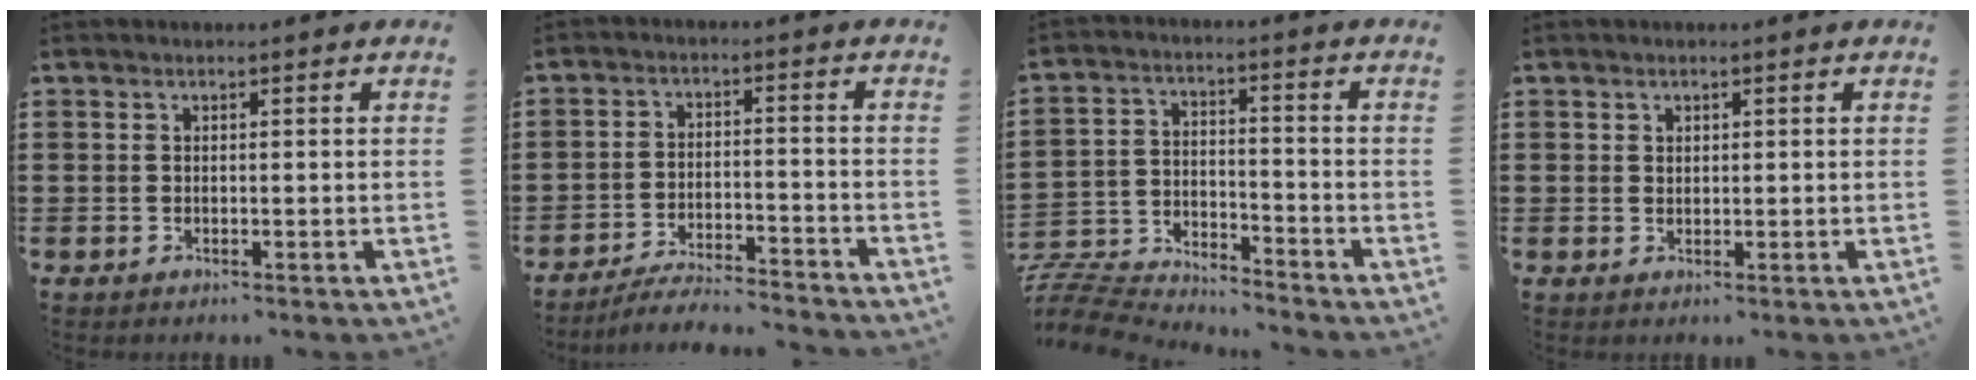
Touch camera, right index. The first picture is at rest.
{"total": 5.0, "force": [-4.8, -0.6, 1.2], "torque": [-0.024, -0.003, -0.096]}
{"total": 7.1, "force": [-7.0, 0.2, 0.4], "torque": [-0.021, 0.003, -0.145]}
{"total": 0.8, "force": [0.8, 0.1, 0.1], "torque": [0.002, 0.002, 0.017]}